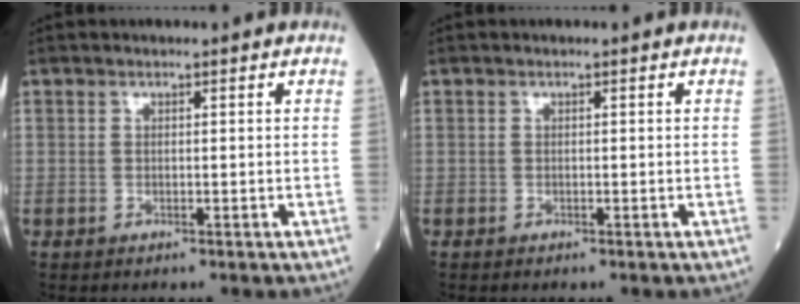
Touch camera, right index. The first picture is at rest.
{"total": 0.0}